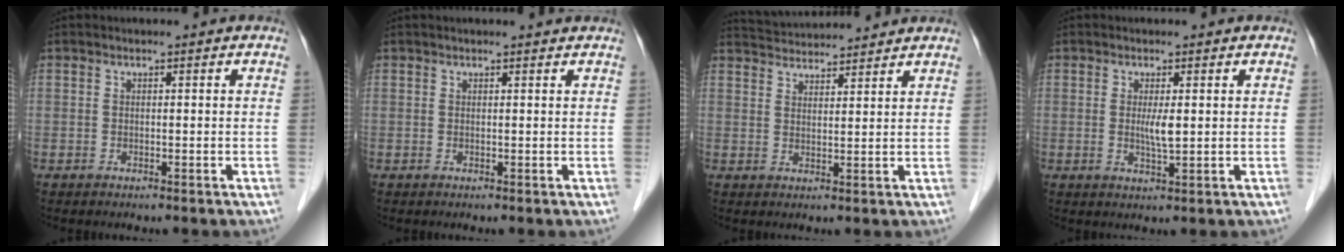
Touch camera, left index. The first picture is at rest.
{"total": 1.6, "force": [1.5, 0.0, 0.3], "torque": [-0.009, 0.006, 0.018]}
{"total": 8.5, "force": [8.3, 0.5, 1.7], "torque": [-0.037, 0.032, 0.129]}
{"total": 2.6, "force": [0.3, 0.3, 2.5], "torque": [-0.051, -0.005, 0.006]}